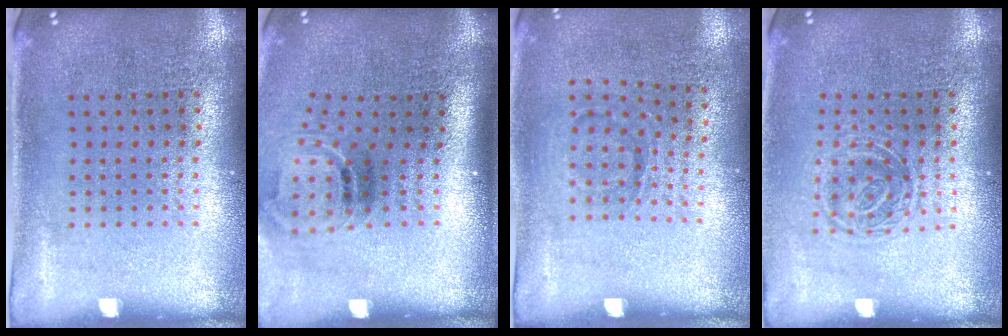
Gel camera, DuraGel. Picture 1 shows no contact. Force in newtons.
{"total": 1.6, "press": 1.0, "slide": 1.2}
{"total": 1.0, "press": 0.7, "slide": 0.7}
{"total": 1.3, "press": 1.1, "slide": 0.7}